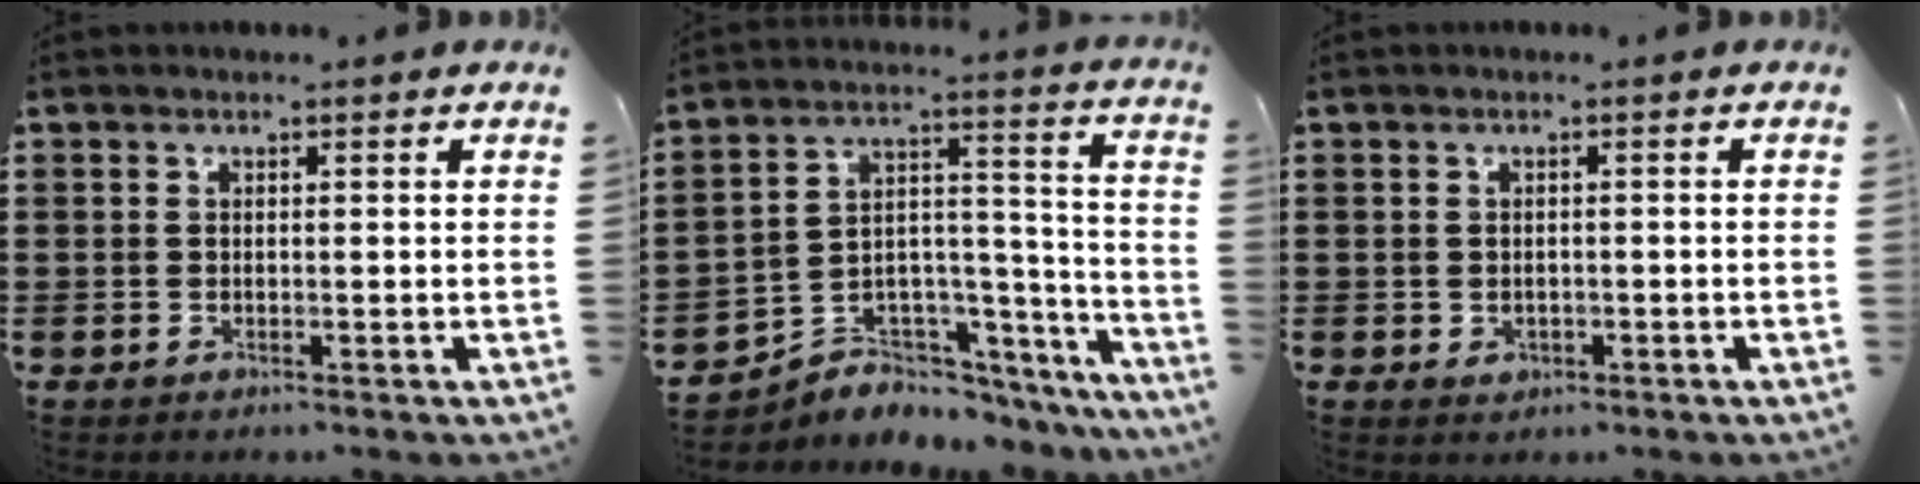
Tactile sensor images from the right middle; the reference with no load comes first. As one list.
[{"total": 4.4, "force": [-3.8, 2.1, -0.2], "torque": [-0.003, -0.002, -0.077]}, {"total": 1.0, "force": [-0.2, 0.8, 0.5], "torque": [-0.012, 0.005, -0.006]}]